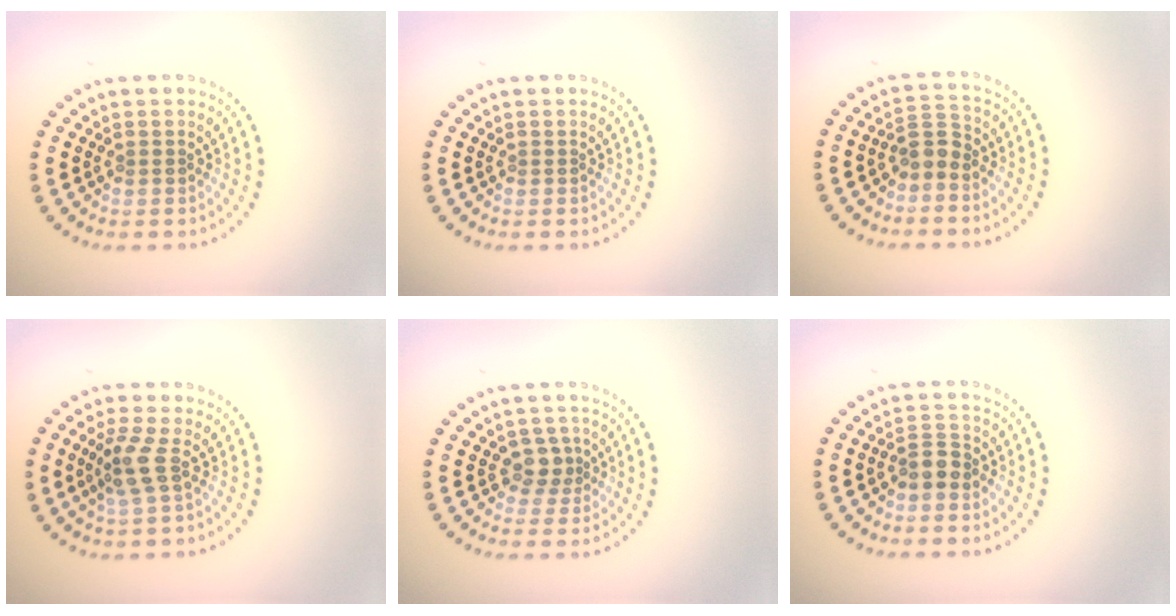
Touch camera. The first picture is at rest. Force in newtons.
{"total": 0.0}
{"total": 2.0, "press": 1.6, "slide": 1.1}
{"total": 2.6, "press": 2.1, "slide": 1.6}
{"total": 1.8, "press": 1.5, "slide": 1.0}
{"total": 1.9, "press": 1.7, "slide": 0.9}